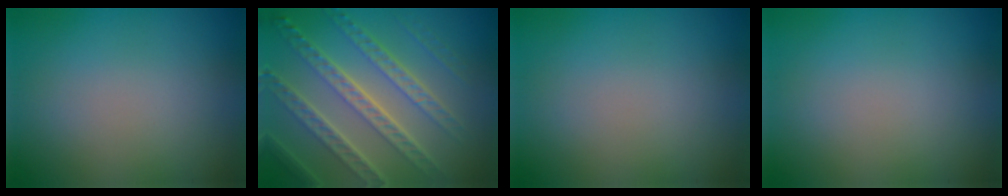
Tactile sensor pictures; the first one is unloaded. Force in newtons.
{"total": 7.4, "press": 5.2, "slide": 5.3}
{"total": 0.0}
{"total": 0.0}